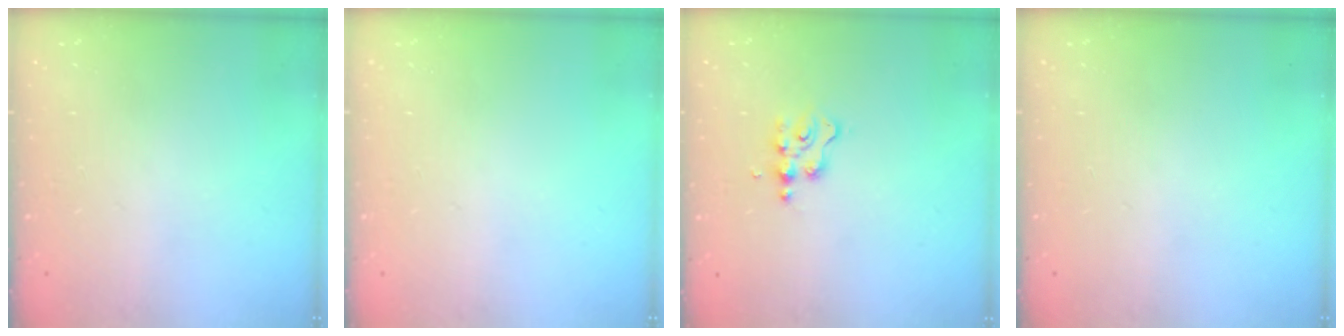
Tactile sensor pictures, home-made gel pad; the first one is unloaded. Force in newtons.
{"total": 0.0}
{"total": 2.8, "press": 2.8, "slide": 0.2}
{"total": 0.0}